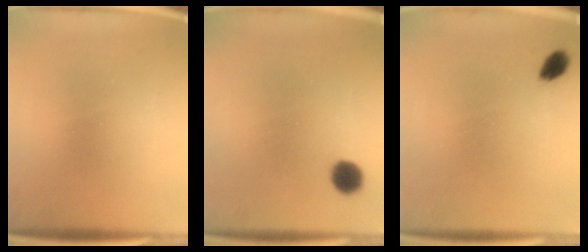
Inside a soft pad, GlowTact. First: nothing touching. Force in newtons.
{"total": 4.1}
{"total": 2.6}